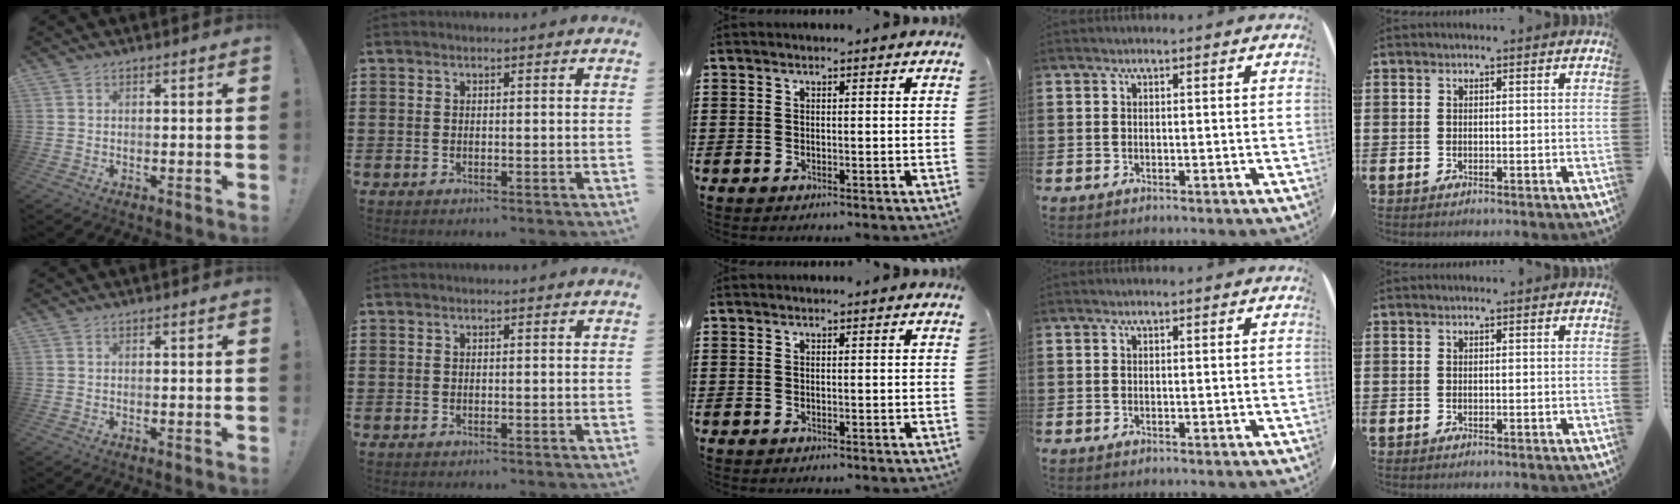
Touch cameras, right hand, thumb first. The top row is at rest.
{}